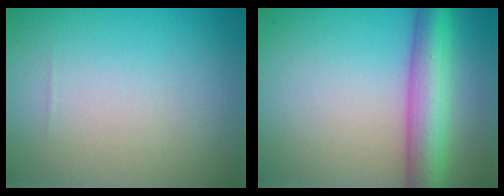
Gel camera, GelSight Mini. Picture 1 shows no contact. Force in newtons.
{"total": 7.3, "press": 7.3, "slide": 0.2}